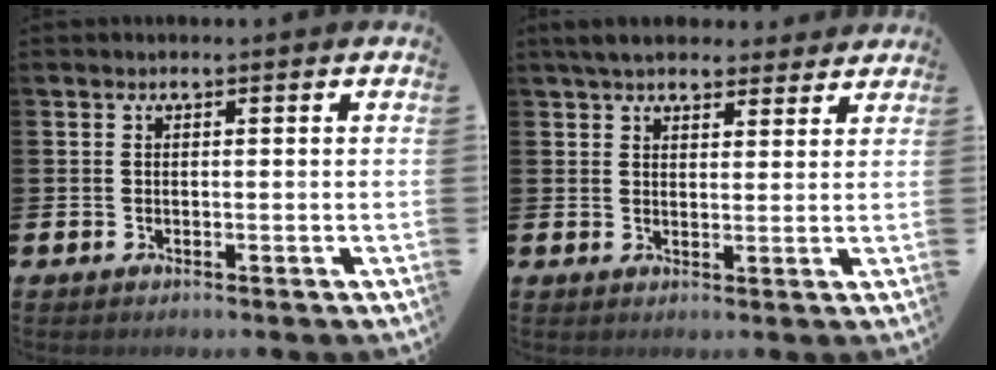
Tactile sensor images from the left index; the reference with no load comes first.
{"total": 5.4, "force": [5.0, 1.7, 1.2], "torque": [-0.031, -0.018, 0.093]}